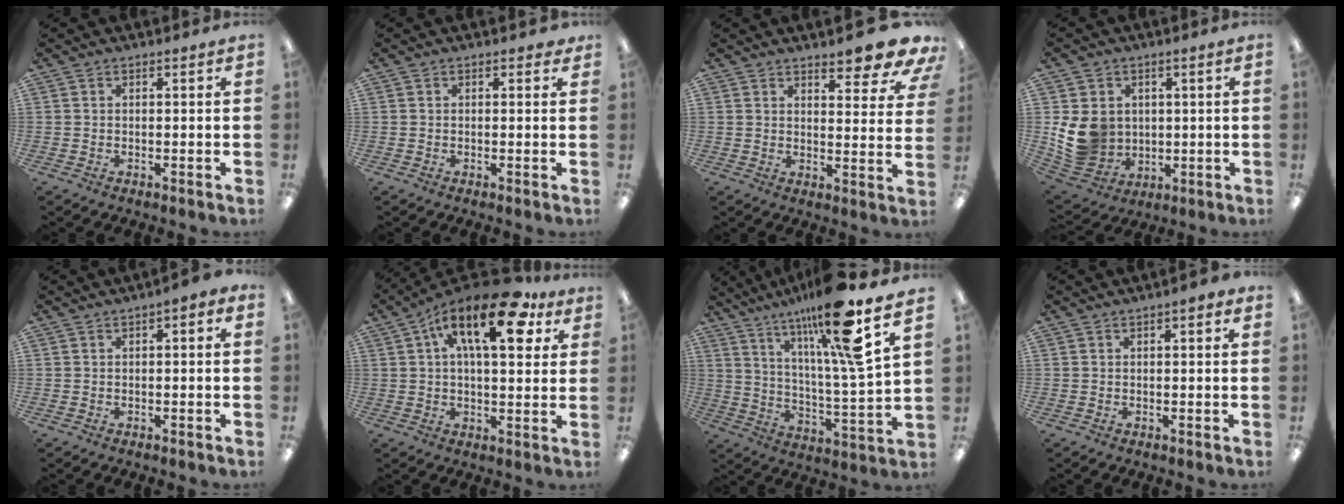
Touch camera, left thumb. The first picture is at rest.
{"total": 0.8, "force": [0.4, 0.6, 0.3], "torque": [0.000, 0.001, 0.004]}
{"total": 10.0, "force": [8.3, 2.6, 5.0], "torque": [-0.047, -0.066, 0.139]}
{"total": 11.2, "force": [1.0, 10.1, 4.7], "torque": [-0.120, -0.004, 0.028]}
{"total": 1.5, "force": [-0.6, 0.6, 1.2], "torque": [-0.021, 0.005, -0.011]}
{"total": 19.3, "force": [8.2, 8.3, 15.3], "torque": [-0.236, -0.024, 0.126]}
{"total": 20.5, "force": [14.6, 1.6, 14.3], "torque": [-0.247, -0.082, 0.220]}
{"total": 1.5, "force": [0.3, 0.5, 1.4], "torque": [-0.020, 0.003, 0.003]}